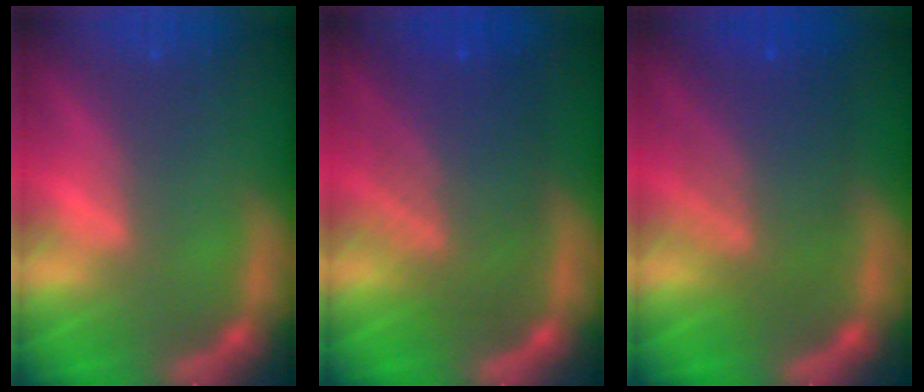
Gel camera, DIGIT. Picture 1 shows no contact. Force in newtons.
{"total": 8.1}
{"total": 7.5}